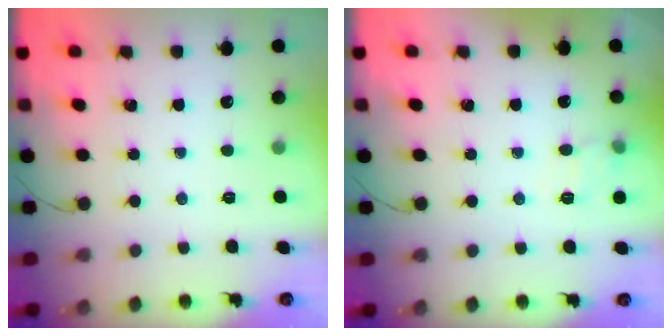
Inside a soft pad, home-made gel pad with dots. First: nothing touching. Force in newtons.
{"total": 5.7, "press": 5.4, "slide": 2.0}